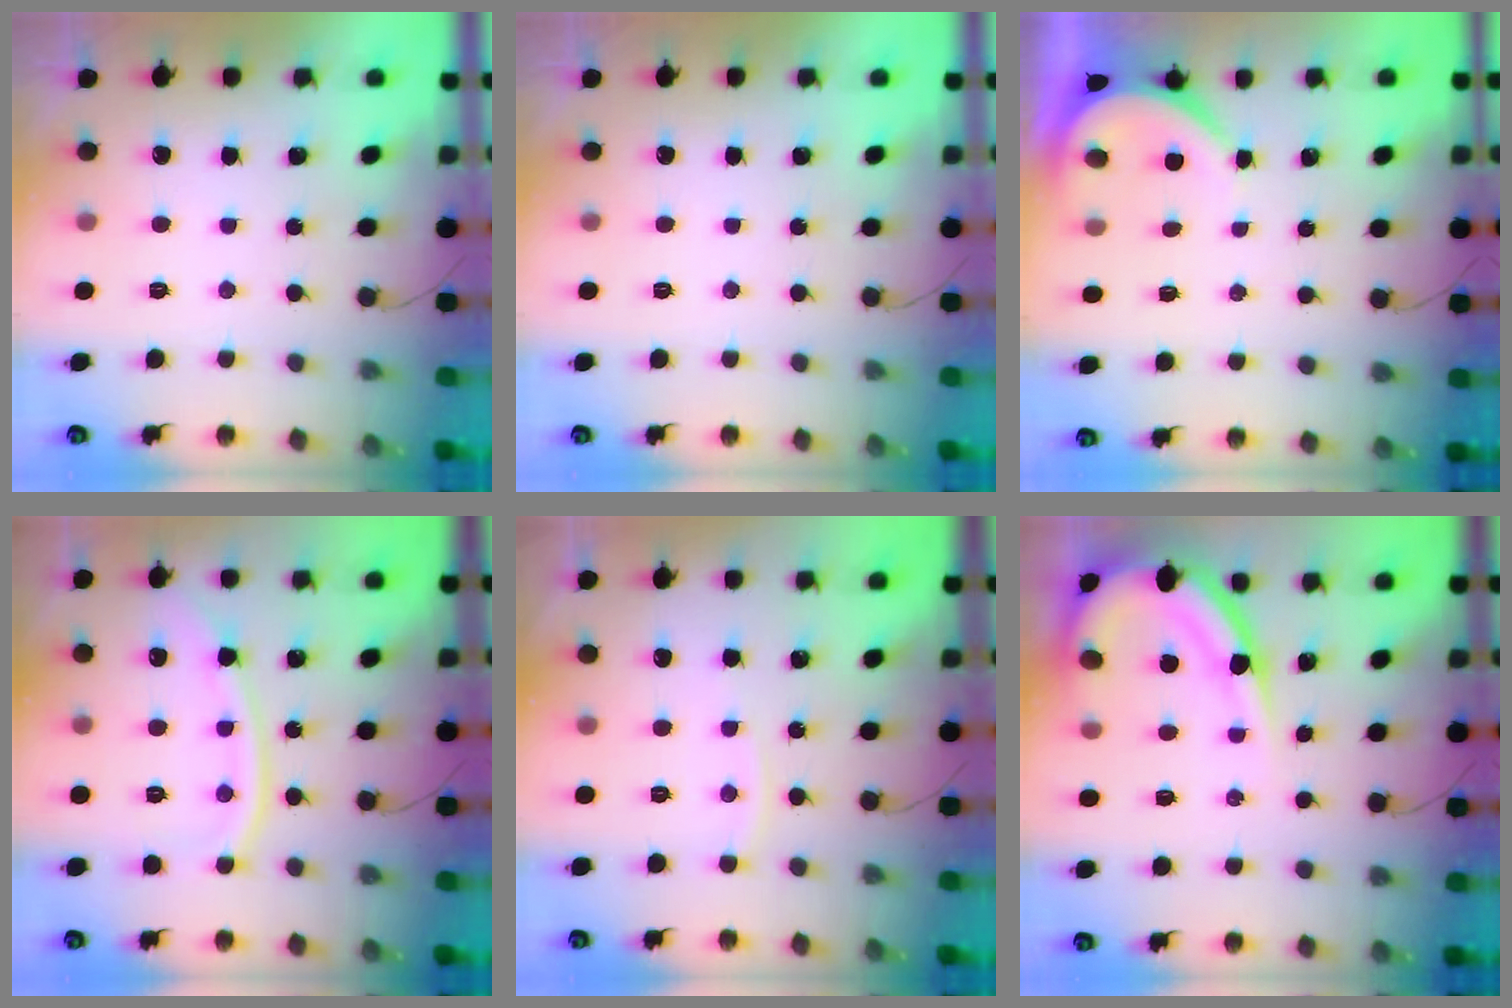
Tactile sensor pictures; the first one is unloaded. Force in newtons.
{"total": 0.0}
{"total": 3.9, "press": 3.9, "slide": 0.6}
{"total": 12.2, "press": 12.1, "slide": 1.5}
{"total": 2.8, "press": 2.7, "slide": 0.4}
{"total": 13.3, "press": 13.3, "slide": 1.3}